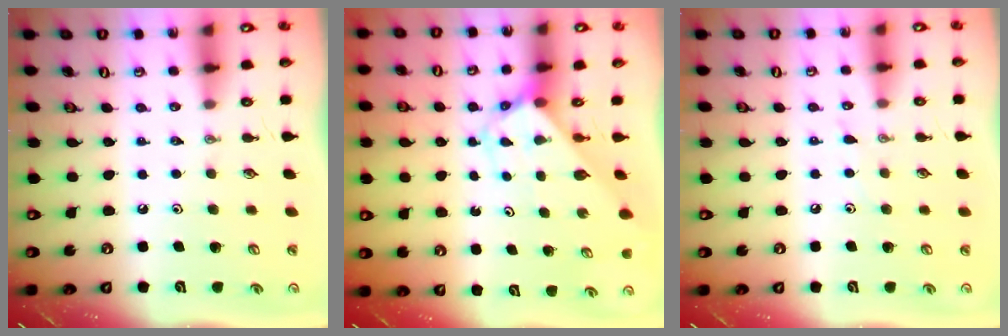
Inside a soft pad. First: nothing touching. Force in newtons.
{"total": 2.9, "press": 2.9, "slide": 0.1}
{"total": 5.4, "press": 5.4, "slide": 0.5}